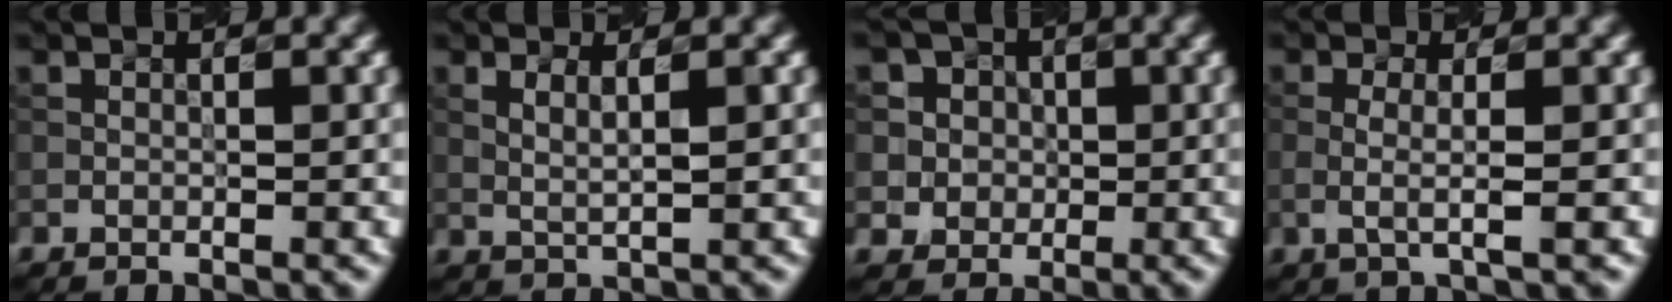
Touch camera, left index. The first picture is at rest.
{"total": 1.3, "force": [0.7, 0.3, 1.1], "torque": [-0.025, 0.003, 0.020]}
{"total": 5.6, "force": [2.3, 5.0, 1.0], "torque": [-0.023, 0.025, 0.029]}
{"total": 1.6, "force": [-0.2, 0.2, 1.6], "torque": [-0.038, -0.001, 0.002]}